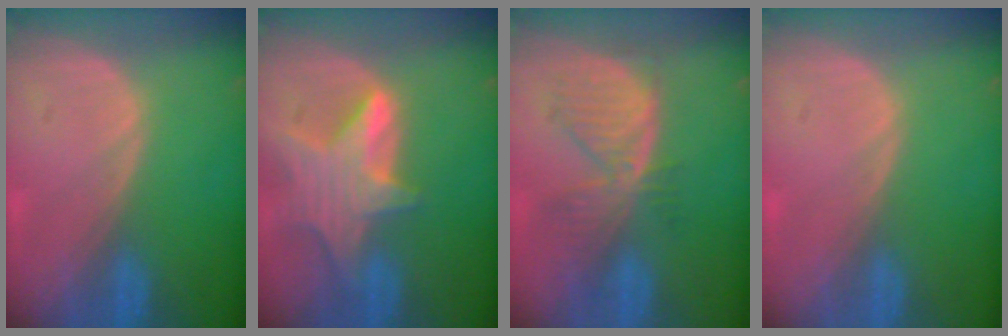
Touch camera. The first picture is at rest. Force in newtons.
{"total": 8.1, "press": 7.3, "slide": 3.6}
{"total": 7.2, "press": 6.5, "slide": 3.1}
{"total": 0.0}